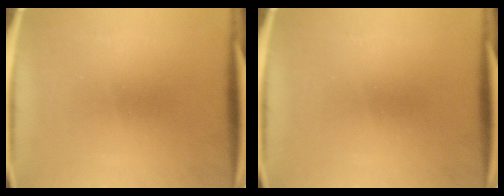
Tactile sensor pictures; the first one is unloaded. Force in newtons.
{"total": 0.0}